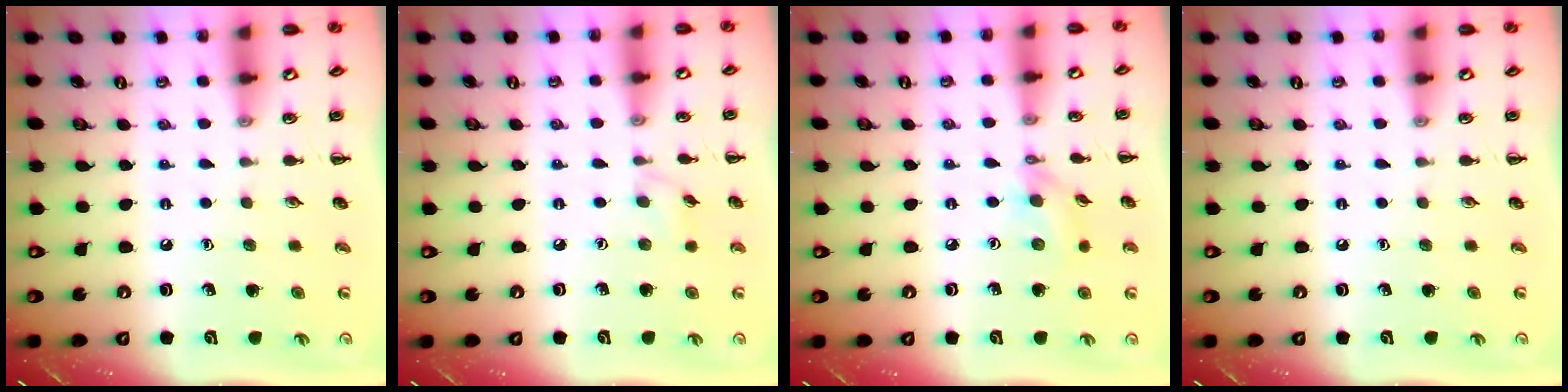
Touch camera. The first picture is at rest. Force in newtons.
{"total": 3.8, "press": 3.6, "slide": 0.9}
{"total": 4.9, "press": 4.9, "slide": 0.5}
{"total": 0.0}